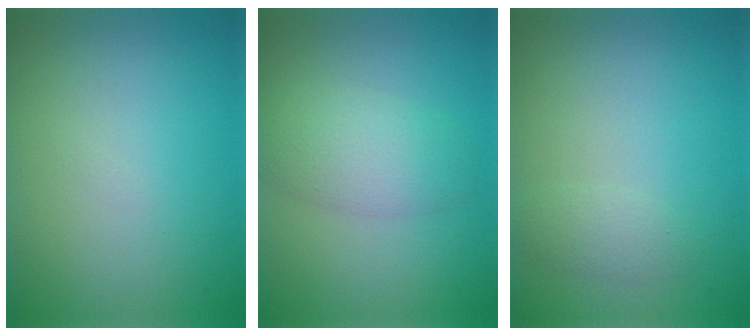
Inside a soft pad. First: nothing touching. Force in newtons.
{"total": 2.4, "press": 2.4, "slide": 0.3}
{"total": 1.3, "press": 1.3, "slide": 0.1}